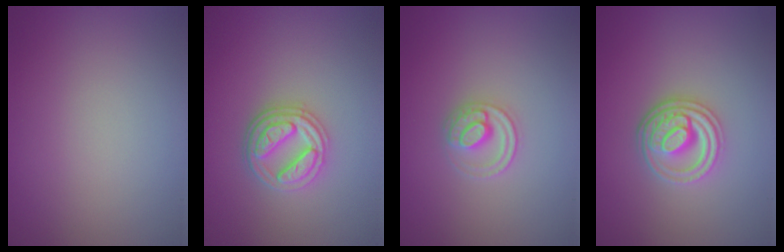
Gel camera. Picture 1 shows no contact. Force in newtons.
{"total": 3.5, "press": 3.0, "slide": 1.8}
{"total": 2.2, "press": 2.2, "slide": 0.2}
{"total": 3.5, "press": 3.0, "slide": 1.8}